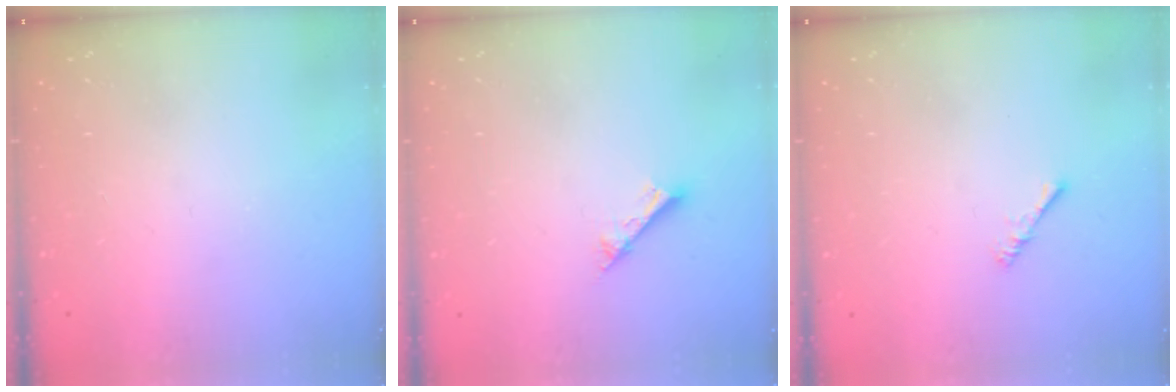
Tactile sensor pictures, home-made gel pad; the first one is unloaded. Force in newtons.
{"total": 2.6, "press": 2.6, "slide": 0.1}
{"total": 1.5, "press": 1.4, "slide": 0.3}